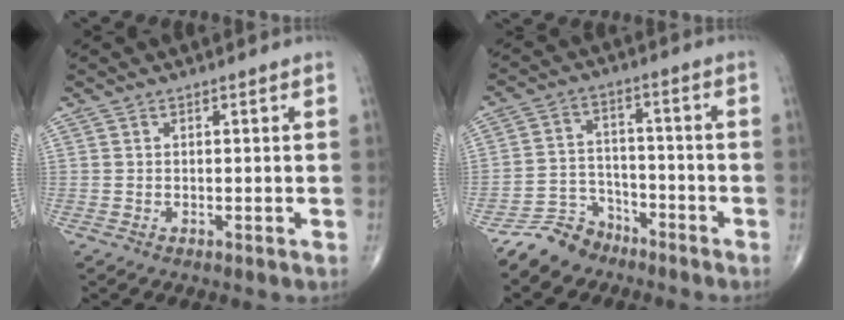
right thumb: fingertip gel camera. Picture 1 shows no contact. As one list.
[{"total": 7.3, "force": [-6.1, 4.1, 0.5], "torque": [0.016, 0.048, -0.122]}]